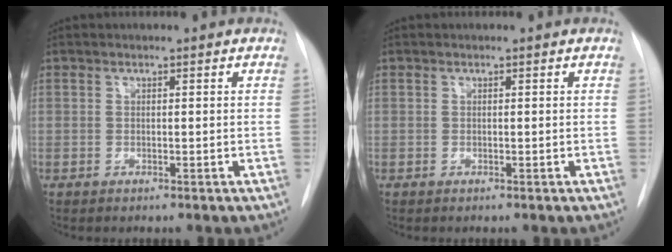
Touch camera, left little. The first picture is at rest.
{"total": 0.0}